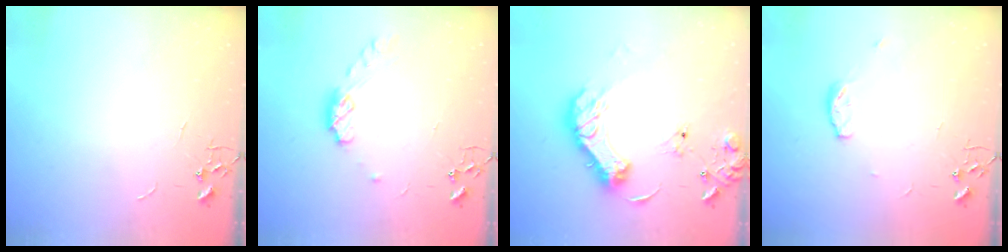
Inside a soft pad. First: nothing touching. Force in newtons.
{"total": 7.5, "press": 7.5, "slide": 0.5}
{"total": 15.9, "press": 15.8, "slide": 1.5}
{"total": 5.9, "press": 5.8, "slide": 1.1}